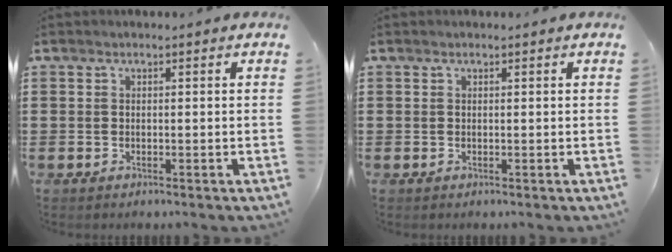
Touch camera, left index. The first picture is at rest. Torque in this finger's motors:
{"motor_torque": [0.03, -0.01, -0.02, -0.01]}